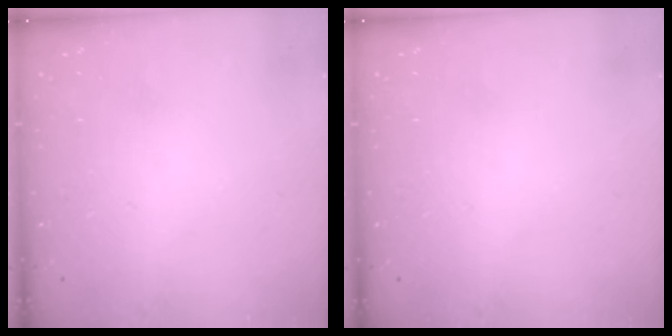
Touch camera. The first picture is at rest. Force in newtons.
{"total": 0.0}